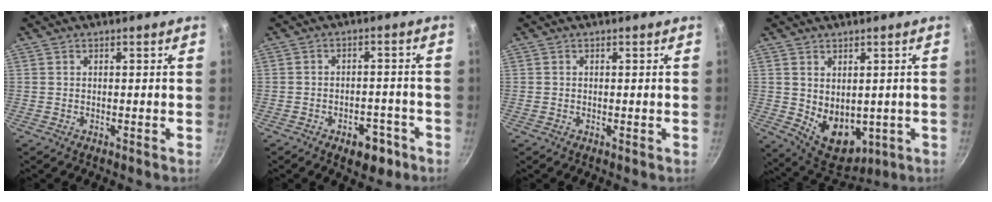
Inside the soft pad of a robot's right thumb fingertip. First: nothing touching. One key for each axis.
{"total": 6.8, "fx": -3.8, "fy": 4.0, "fz": 4.0, "tx": -0.028, "ty": 0.029, "tz": -0.041}
{"total": 0.0}
{"total": 10.4, "fx": 0.0, "fy": 7.3, "fz": 7.4, "tx": -0.085, "ty": -0.025, "tz": 0.027}